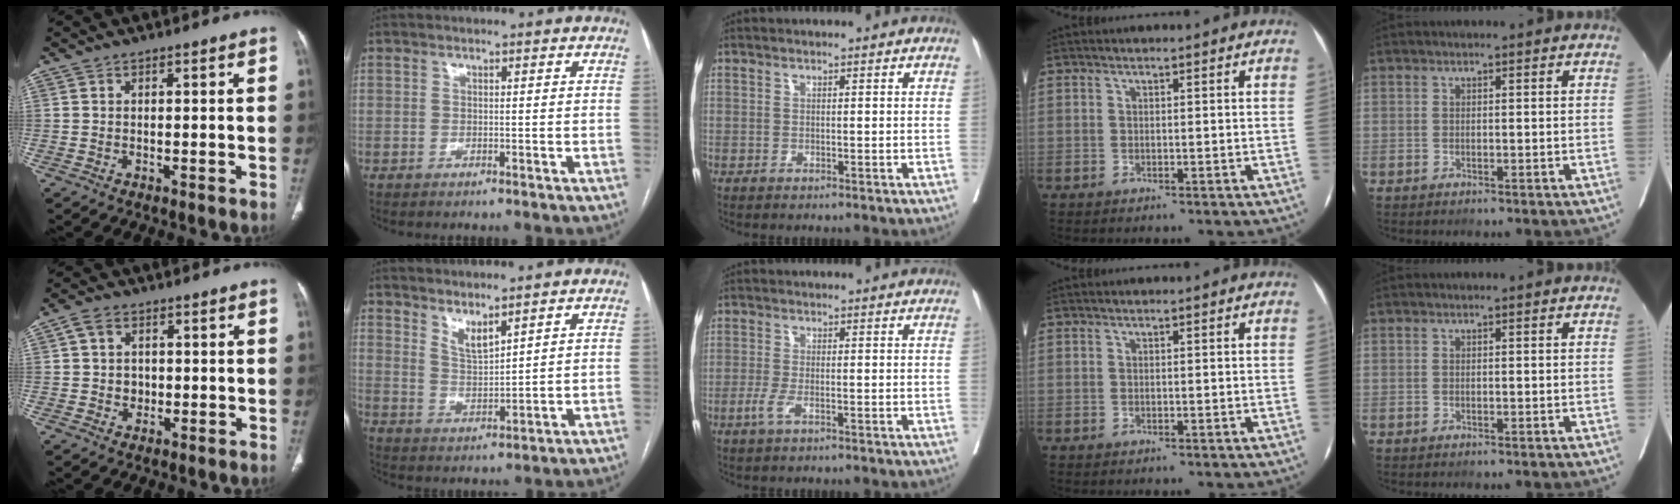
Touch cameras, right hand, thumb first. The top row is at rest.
{"thumb": {"total": 4.4, "force": [0.3, 3.6, 2.4], "torque": [-0.029, 0.002, 0.003]}, "index": {"total": 3.9, "force": [3.2, 0.6, 2.1], "torque": [-0.044, -0.016, 0.069]}, "middle": {"total": 2.2, "force": [-1.0, 0.6, 1.9], "torque": [-0.046, -0.004, -0.020]}}